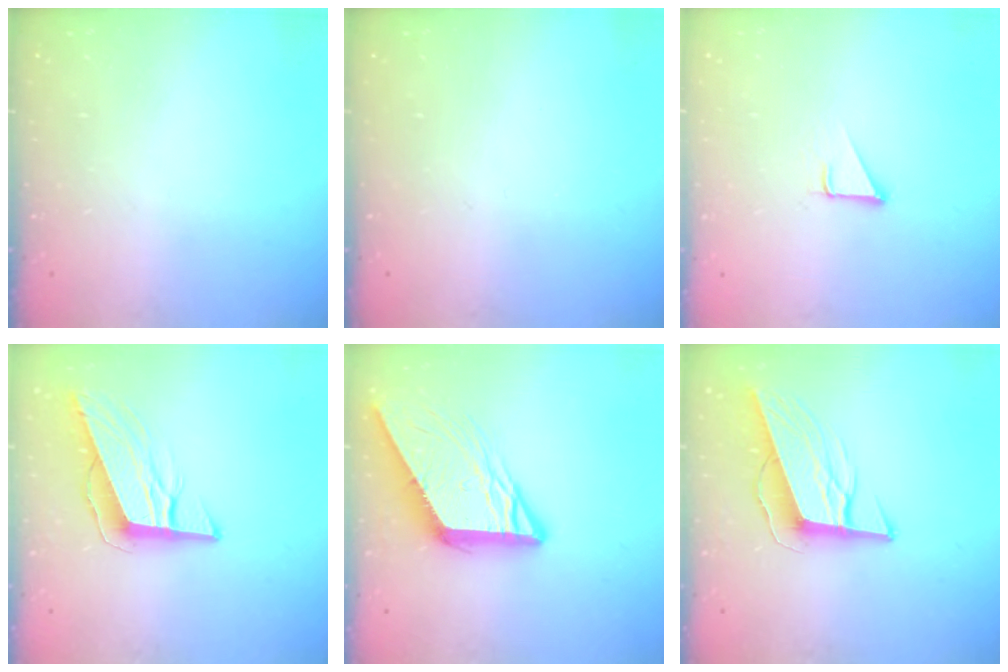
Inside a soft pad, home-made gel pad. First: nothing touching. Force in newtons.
{"total": 0.0}
{"total": 1.6, "press": 1.6, "slide": 0.2}
{"total": 10.3, "press": 10.2, "slide": 1.9}
{"total": 10.6, "press": 10.5, "slide": 1.1}
{"total": 13.0, "press": 12.6, "slide": 3.2}